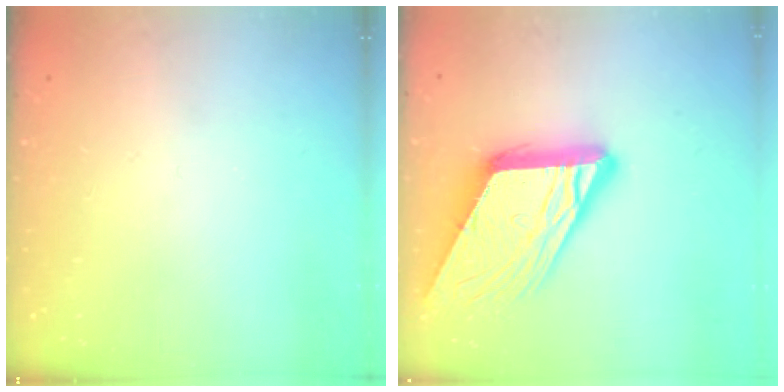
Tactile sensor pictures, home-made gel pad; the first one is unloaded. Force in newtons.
{"total": 18.0, "press": 17.8, "slide": 2.4}